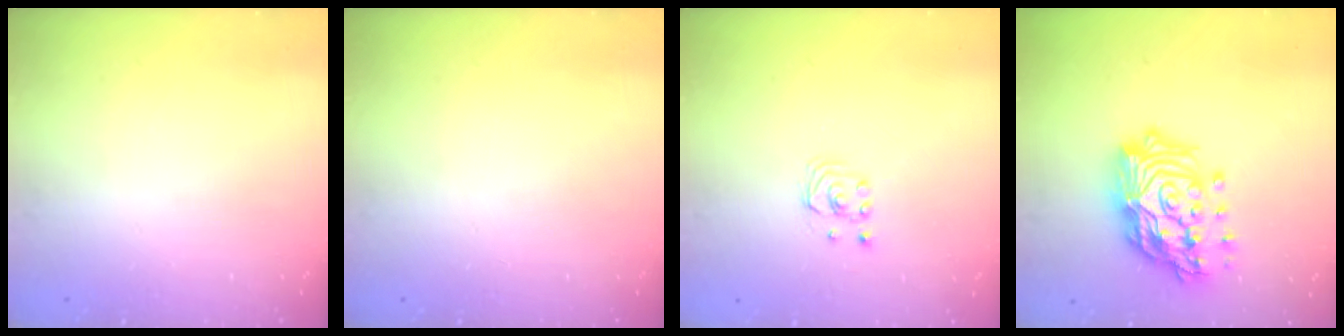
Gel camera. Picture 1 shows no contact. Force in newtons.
{"total": 0.0}
{"total": 1.9, "press": 1.9, "slide": 0.2}
{"total": 21.5, "press": 21.3, "slide": 2.7}